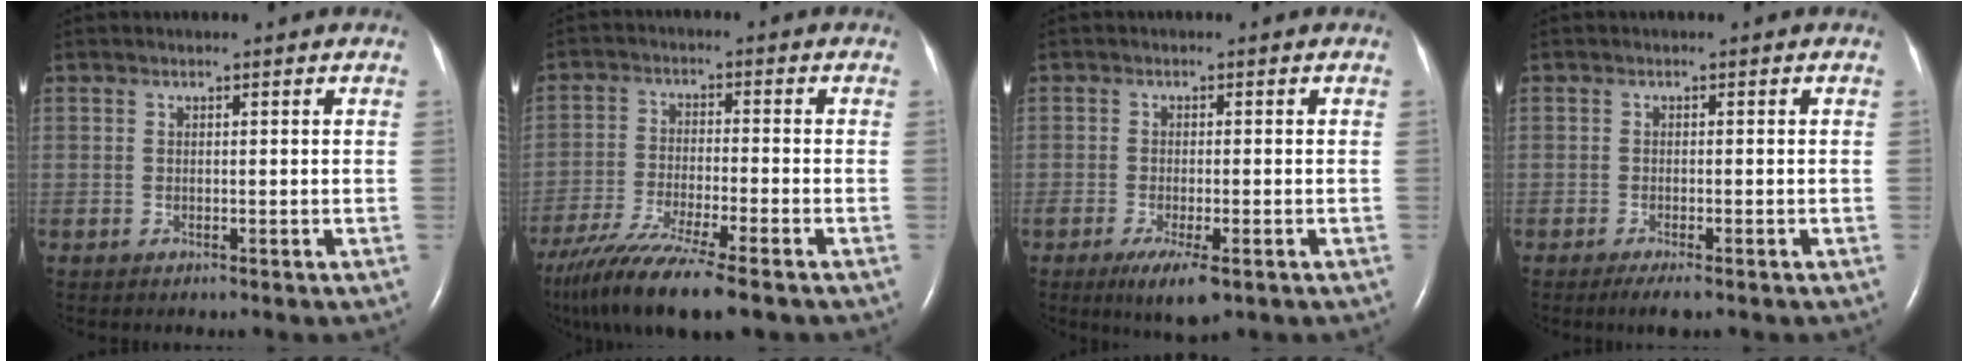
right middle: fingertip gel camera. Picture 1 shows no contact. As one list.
[{"total": 14.1, "force": [-10.6, 0.9, 9.2], "torque": [-0.179, -0.042, -0.180]}, {"total": 5.5, "force": [-3.0, 1.2, 4.4], "torque": [-0.079, -0.014, -0.046]}, {"total": 2.6, "force": [-1.8, 0.4, 1.8], "torque": [-0.033, -0.007, -0.030]}]